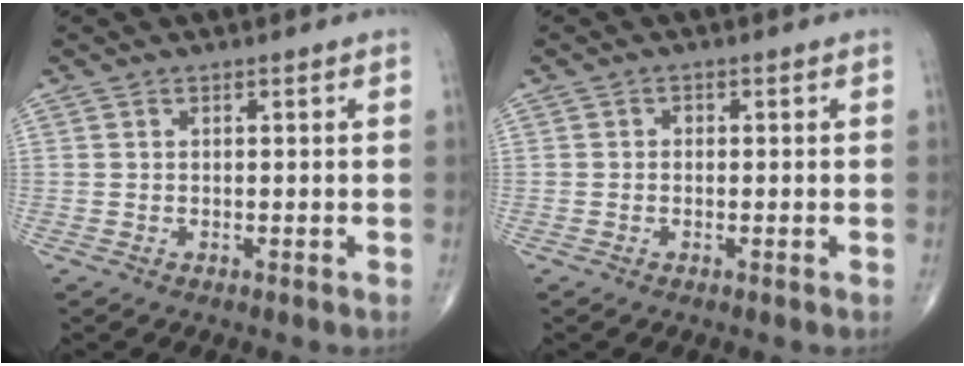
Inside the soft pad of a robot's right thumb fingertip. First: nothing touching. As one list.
[{"total": 0.7, "force": [-0.1, 0.6, 0.3], "torque": [0.002, 0.003, -0.005]}]